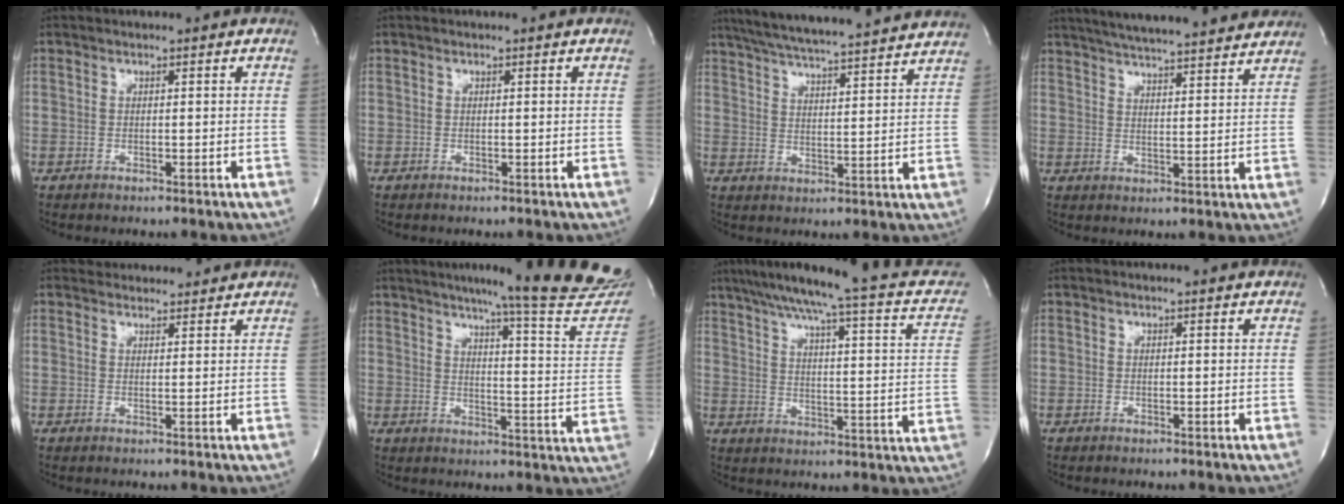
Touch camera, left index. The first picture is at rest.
{"total": 0.0}
{"total": 22.2, "force": [20.0, 1.1, 9.5], "torque": [-0.165, 0.009, 0.272]}
{"total": 20.5, "force": [18.5, 2.0, 8.7], "torque": [-0.143, 0.011, 0.246]}
{"total": 6.1, "force": [5.8, 1.6, 0.6], "torque": [-0.002, 0.014, 0.066]}
{"total": 23.3, "force": [20.5, -0.7, 11.0], "torque": [-0.151, -0.097, 0.242]}
{"total": 22.7, "force": [19.4, 1.2, 11.7], "torque": [-0.177, -0.029, 0.240]}
{"total": 1.8, "force": [1.8, 0.0, 0.3], "torque": [-0.011, -0.004, 0.011]}